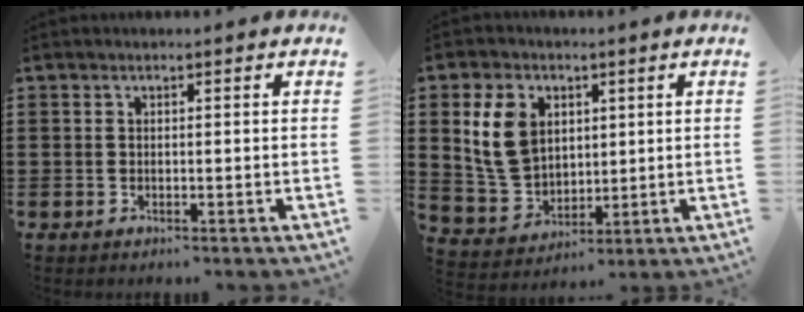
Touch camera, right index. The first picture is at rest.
{"total": 9.7, "force": [2.4, 7.5, 5.6], "torque": [-0.145, 0.016, 0.044]}